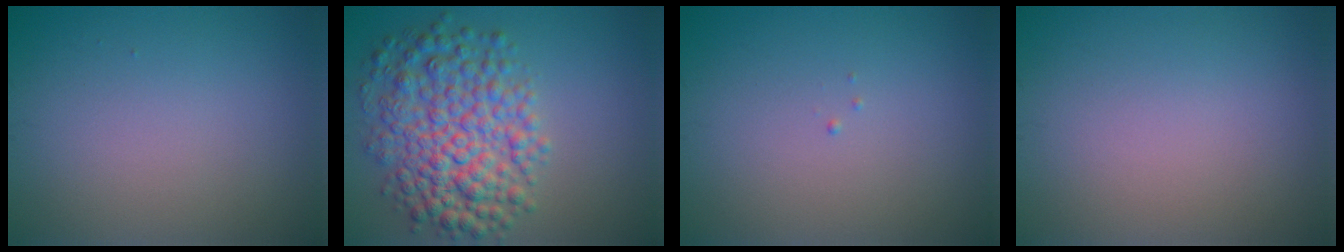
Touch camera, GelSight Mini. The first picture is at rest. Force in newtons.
{"total": 7.7, "press": 7.7, "slide": 0.1}
{"total": 0.0}
{"total": 0.0}